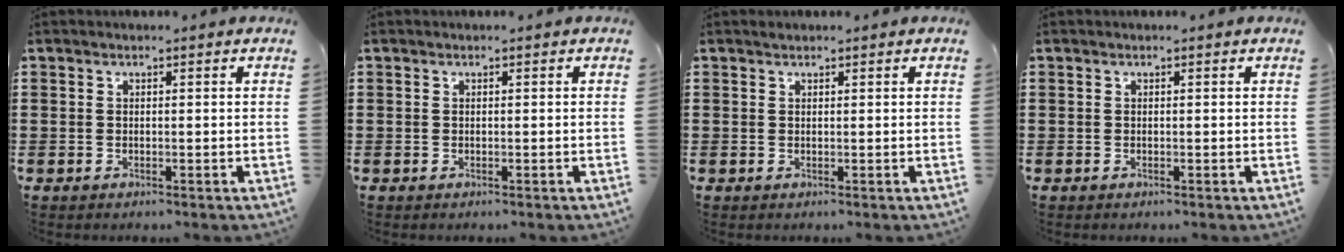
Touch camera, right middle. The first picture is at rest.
{"total": 0.0}
{"total": 0.0}
{"total": 0.0}